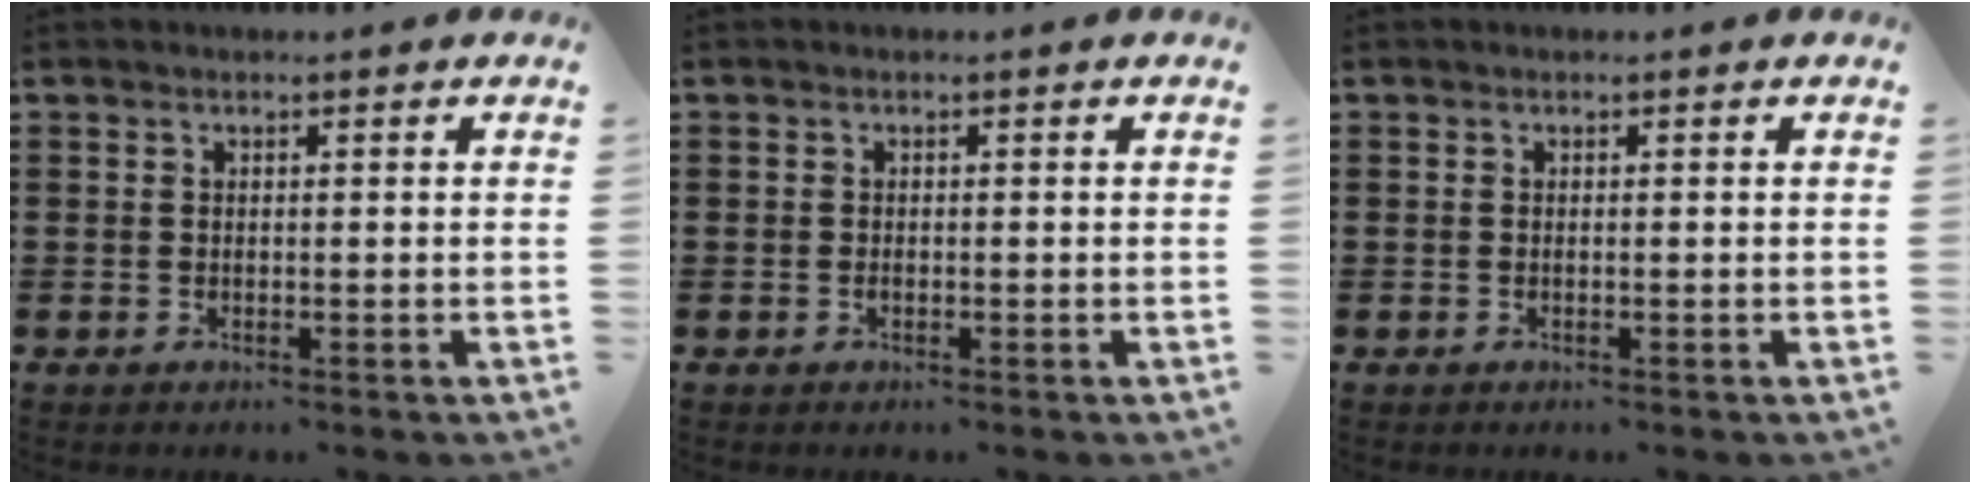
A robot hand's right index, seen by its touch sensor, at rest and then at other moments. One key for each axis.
{"total": 0.5, "fx": -0.2, "fy": 0.3, "fz": 0.4, "tx": -0.010, "ty": -0.003, "tz": -0.003}
{"total": 0.0}